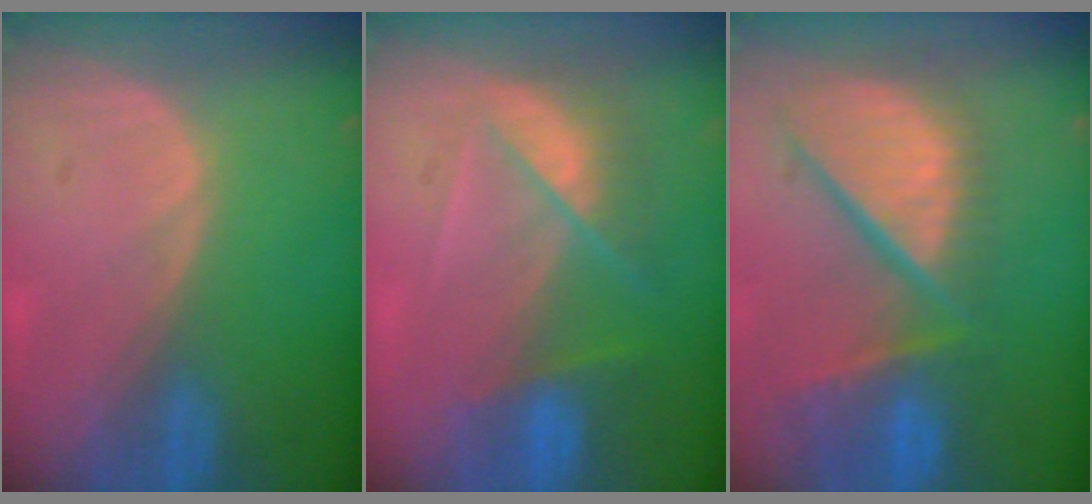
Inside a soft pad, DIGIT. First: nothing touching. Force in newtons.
{"total": 7.4, "press": 6.5, "slide": 3.4}
{"total": 12.8, "press": 10.6, "slide": 7.2}